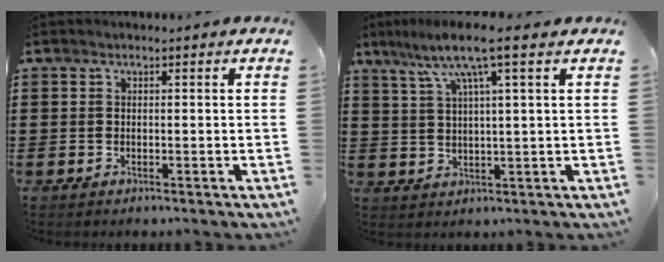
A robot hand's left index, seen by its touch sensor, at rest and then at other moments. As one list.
[{"total": 7.4, "force": [4.1, 0.4, 6.1], "torque": [-0.131, -0.004, 0.065]}]